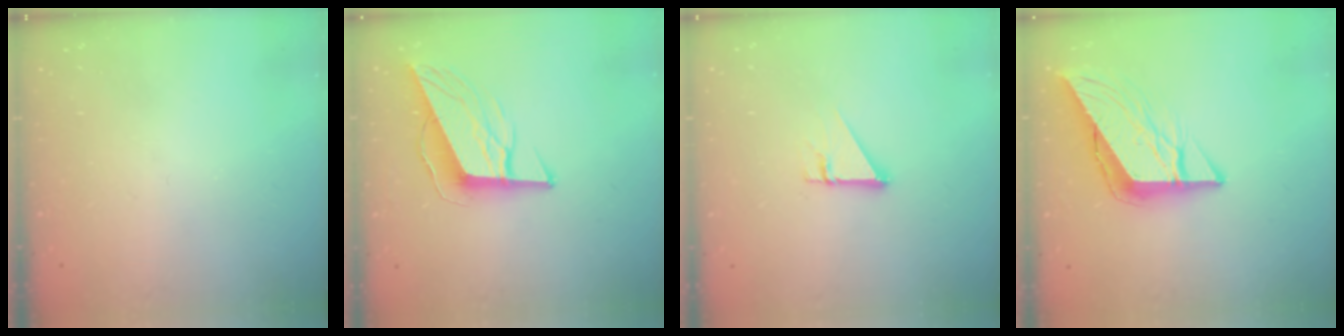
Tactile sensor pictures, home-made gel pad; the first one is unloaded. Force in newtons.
{"total": 13.0, "press": 12.6, "slide": 3.2}
{"total": 2.7, "press": 2.7, "slide": 0.2}
{"total": 12.1, "press": 12.0, "slide": 1.3}